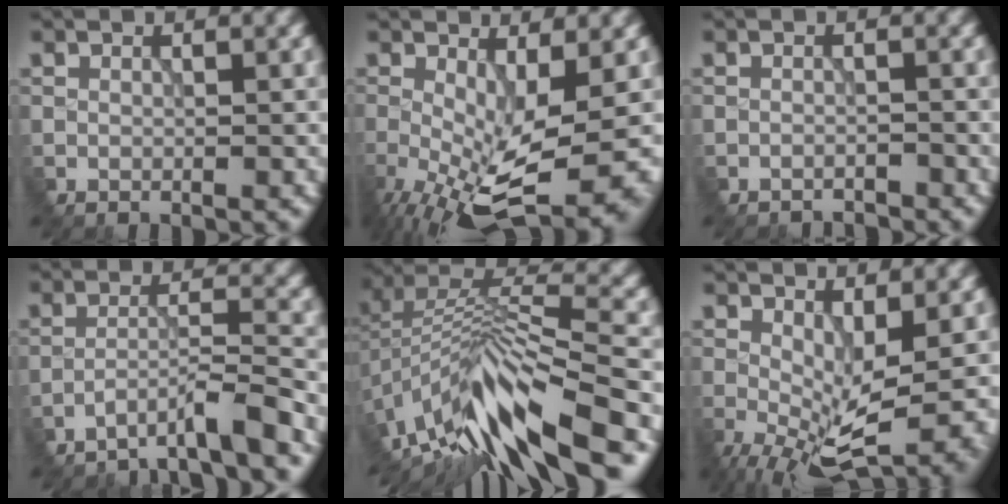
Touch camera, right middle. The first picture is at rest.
{"total": 9.5, "force": [-3.9, 2.8, 8.2], "torque": [-0.175, -0.027, -0.056]}
{"total": 2.3, "force": [-2.1, -0.1, -0.7], "torque": [0.013, 0.006, -0.035]}
{"total": 4.5, "force": [-4.0, 0.1, 2.0], "torque": [-0.035, 0.018, -0.078]}
{"total": 12.0, "force": [-6.9, 3.5, 9.3], "torque": [-0.189, 0.024, -0.115]}
{"total": 6.8, "force": [-2.2, 2.0, 6.2], "torque": [-0.124, -0.006, -0.034]}